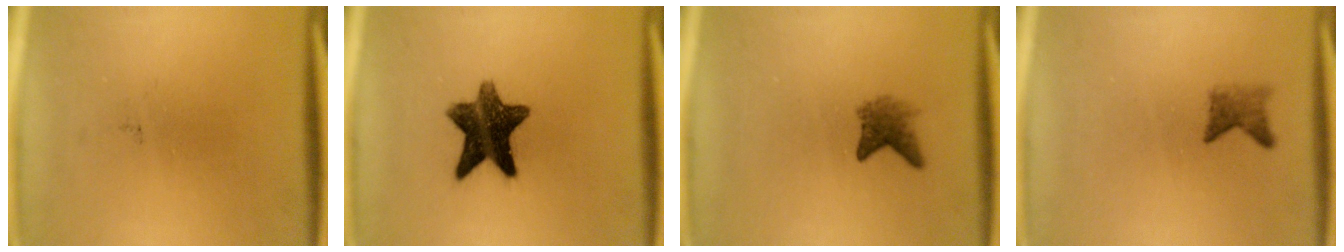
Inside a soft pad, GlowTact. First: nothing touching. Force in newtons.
{"total": 11.3}
{"total": 2.7}
{"total": 2.0}